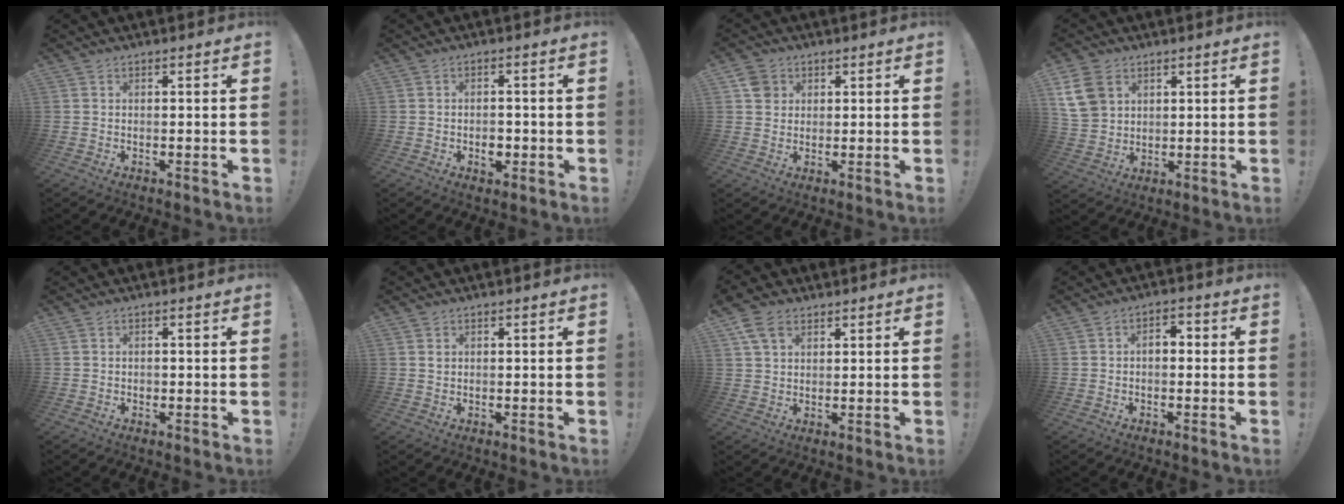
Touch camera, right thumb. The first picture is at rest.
{"total": 3.6, "force": [-1.0, 2.8, 2.1], "torque": [-0.009, 0.000, -0.020]}
{"total": 4.6, "force": [1.8, 4.1, 1.2], "torque": [-0.010, 0.000, 0.035]}
{"total": 10.7, "force": [5.2, 7.8, 5.1], "torque": [-0.101, -0.009, 0.105]}
{"total": 0.6, "force": [-0.2, 0.5, 0.3], "torque": [-0.004, 0.002, -0.003]}
{"total": 1.0, "force": [0.7, 0.7, 0.0], "torque": [0.008, 0.001, 0.011]}
{"total": 7.1, "force": [3.9, 4.5, 3.8], "torque": [-0.072, -0.004, 0.080]}
{"total": 3.9, "force": [-0.6, 2.4, 3.0], "torque": [-0.045, 0.009, -0.015]}